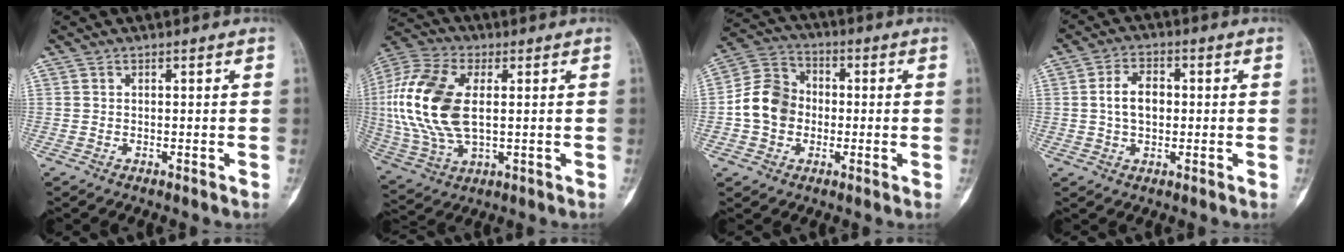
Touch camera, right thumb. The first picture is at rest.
{"total": 18.8, "force": [1.5, 10.4, 15.6], "torque": [-0.347, 0.002, 0.030]}
{"total": 10.0, "force": [-1.1, 8.4, 5.3], "torque": [-0.081, 0.029, -0.033]}
{"total": 6.1, "force": [0.1, 4.0, 4.6], "torque": [-0.074, 0.013, -0.001]}